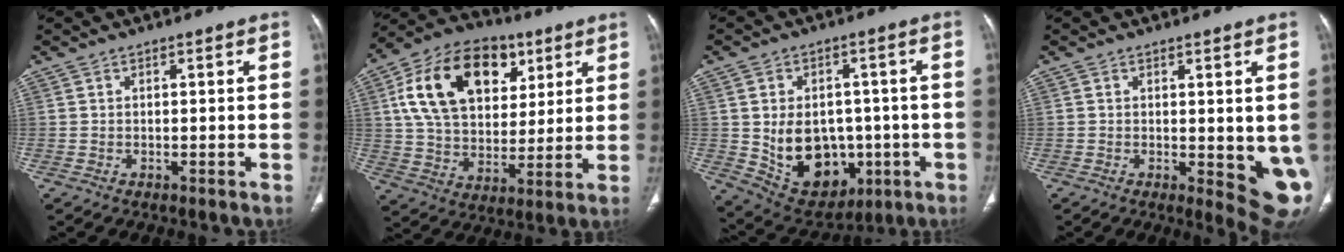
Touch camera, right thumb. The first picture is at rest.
{"total": 22.8, "force": [8.1, 15.3, 14.9], "torque": [-0.242, -0.001, 0.134]}
{"total": 16.6, "force": [-2.3, 12.3, 11.0], "torque": [-0.135, 0.014, 0.003]}
{"total": 8.6, "force": [-0.8, 3.1, 8.0], "torque": [-0.084, -0.019, -0.004]}